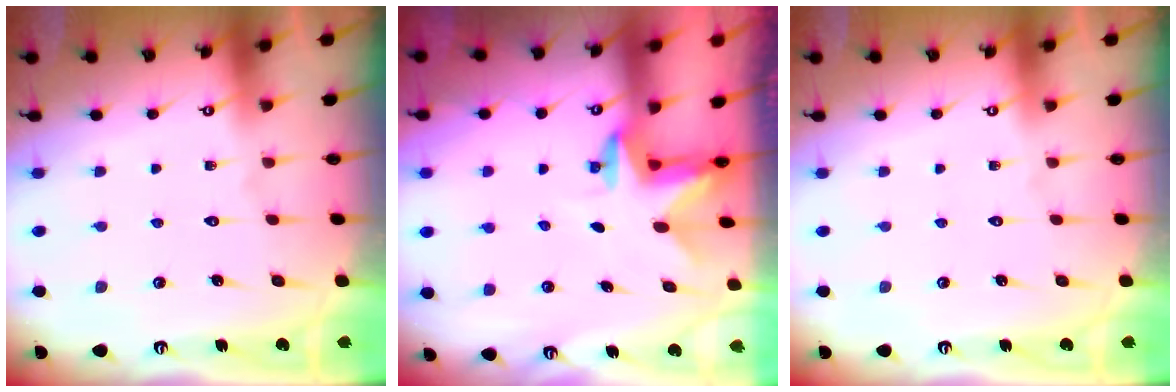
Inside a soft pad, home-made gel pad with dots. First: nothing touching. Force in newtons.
{"total": 2.4, "press": 2.4, "slide": 0.3}
{"total": 0.0}